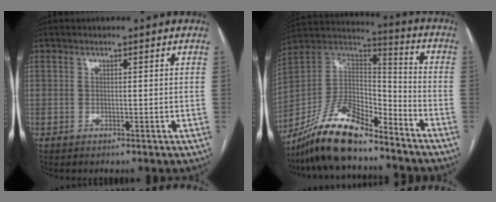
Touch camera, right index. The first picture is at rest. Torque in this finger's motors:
{"motor_torque": [-0.11, -0.15, -0.53, -0.21]}